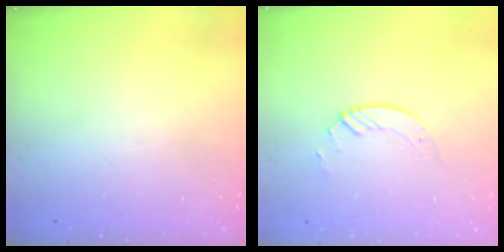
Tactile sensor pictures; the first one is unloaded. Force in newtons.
{"total": 3.5, "press": 3.5, "slide": 0.3}